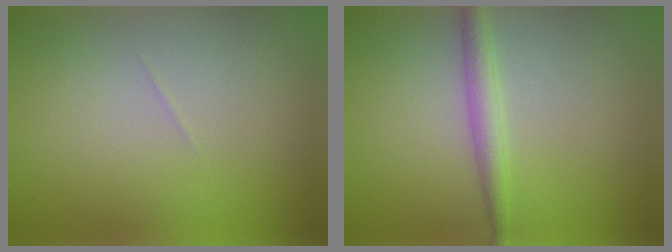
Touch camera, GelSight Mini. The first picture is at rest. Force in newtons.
{"total": 2.4, "press": 2.4, "slide": 0.0}